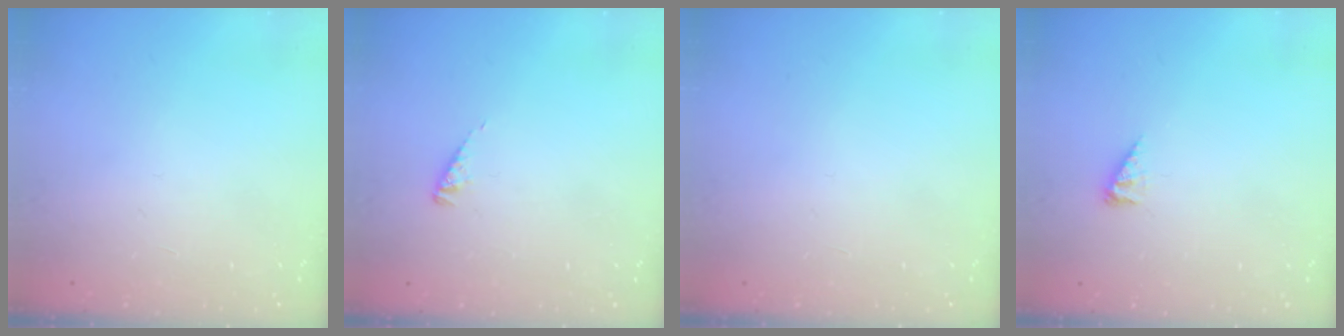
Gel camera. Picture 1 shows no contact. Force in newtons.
{"total": 2.0, "press": 2.0, "slide": 0.2}
{"total": 0.0}
{"total": 2.8, "press": 2.8, "slide": 0.4}